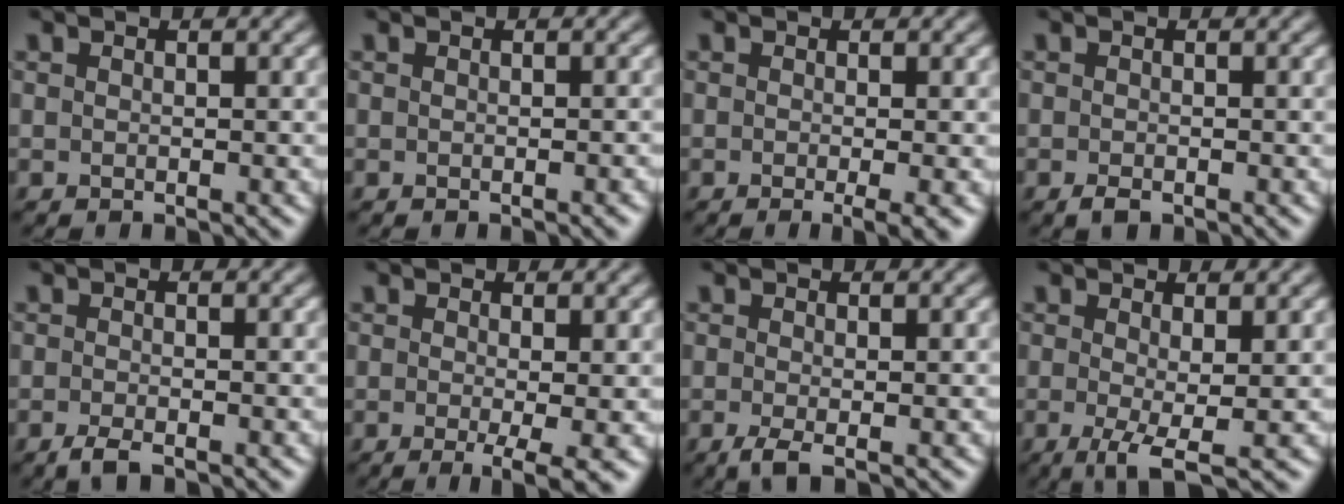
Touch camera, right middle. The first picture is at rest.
{"total": 0.7, "force": [-0.3, 0.1, 0.6], "torque": [-0.005, 0.002, -0.004]}
{"total": 2.6, "force": [-0.7, 0.6, 2.4], "torque": [-0.035, -0.010, -0.011]}
{"total": 1.0, "force": [-0.7, 0.5, 0.7], "torque": [-0.013, -0.003, -0.011]}
{"total": 1.6, "force": [-1.1, 0.3, 1.1], "torque": [-0.022, -0.003, -0.023]}
{"total": 3.8, "force": [-0.9, 0.7, 3.6], "torque": [-0.058, -0.014, -0.012]}
{"total": 1.8, "force": [-0.7, 0.4, 1.6], "torque": [-0.035, -0.008, -0.017]}
{"total": 3.3, "force": [-0.6, 0.5, 3.2], "torque": [-0.066, -0.011, -0.012]}